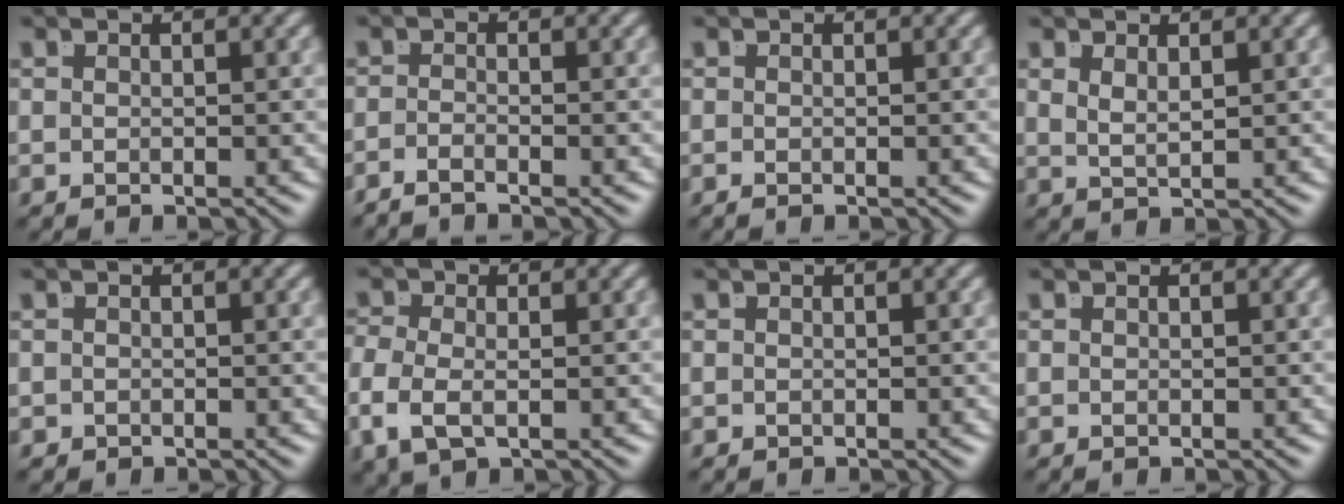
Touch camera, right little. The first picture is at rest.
{"total": 1.9, "force": [-1.7, -0.6, 0.5], "torque": [-0.009, -0.010, -0.029]}
{"total": 0.5, "force": [-0.5, -0.1, 0.1], "torque": [0.000, -0.003, -0.006]}
{"total": 1.5, "force": [0.9, 0.0, 1.2], "torque": [-0.028, -0.013, 0.028]}
{"total": 0.6, "force": [-0.6, 0.2, 0.0], "torque": [-0.005, -0.014, -0.001]}
{"total": 3.1, "force": [-1.1, 1.8, 2.3], "torque": [-0.065, -0.024, -0.004]}
{"total": 0.0}
{"total": 0.0}